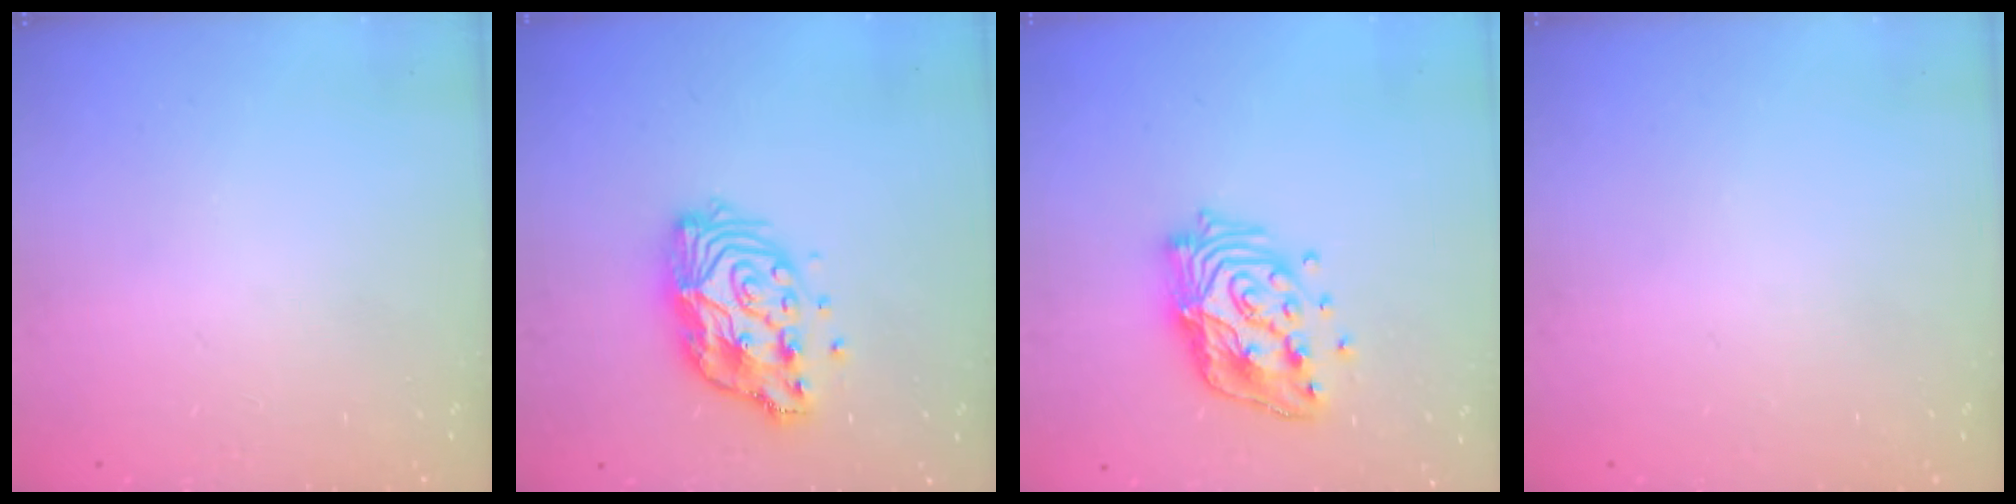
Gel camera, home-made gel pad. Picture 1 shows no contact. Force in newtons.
{"total": 13.5, "press": 13.4, "slide": 1.2}
{"total": 16.7, "press": 16.7, "slide": 1.4}
{"total": 0.0}